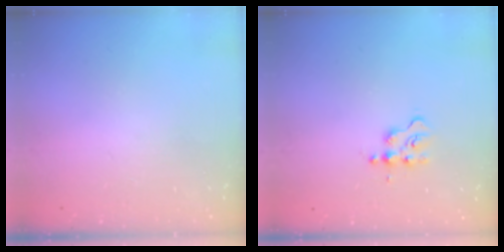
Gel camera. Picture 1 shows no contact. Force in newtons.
{"total": 3.0, "press": 3.0, "slide": 0.4}